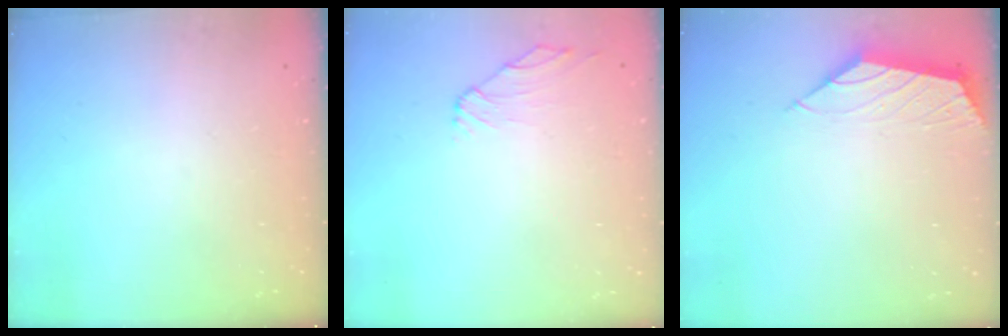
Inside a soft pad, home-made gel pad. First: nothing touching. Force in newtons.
{"total": 0.9, "press": 0.8, "slide": 0.5}
{"total": 1.4, "press": 1.3, "slide": 0.5}